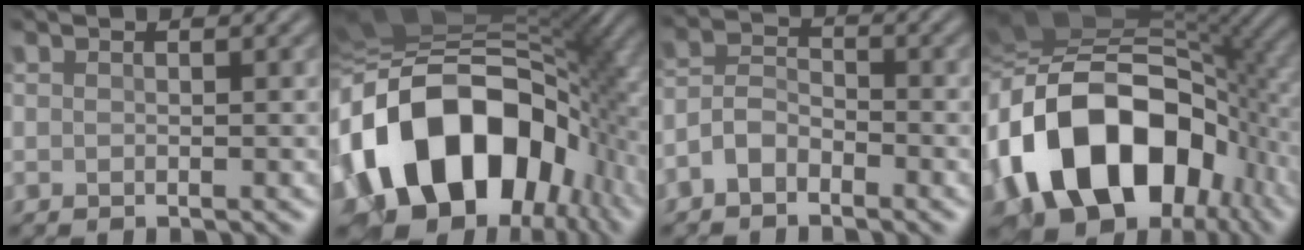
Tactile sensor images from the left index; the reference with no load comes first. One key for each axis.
{"total": 18.4, "fx": -5.2, "fy": 12.7, "fz": 12.4, "tx": -0.210, "ty": -0.009, "tz": -0.093}
{"total": 2.9, "fx": -1.9, "fy": 1.5, "fz": 1.5, "tx": -0.029, "ty": 0.009, "tz": -0.048}
{"total": 18.3, "fx": -3.7, "fy": 12.4, "fz": 12.9, "tx": -0.240, "ty": -0.007, "tz": -0.064}